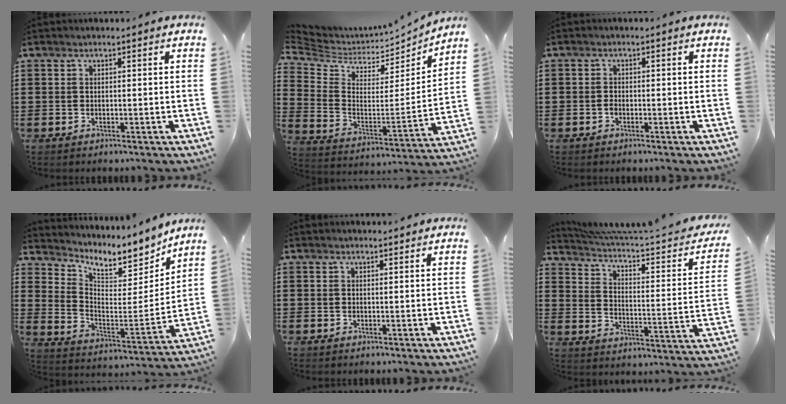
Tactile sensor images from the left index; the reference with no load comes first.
{"total": 4.0, "force": [3.6, 1.4, 0.9], "torque": [-0.047, -0.041, 0.058]}
{"total": 0.8, "force": [-0.5, 0.5, 0.4], "torque": [-0.008, -0.001, -0.011]}
{"total": 6.3, "force": [5.6, 2.1, 2.2], "torque": [-0.061, -0.050, 0.090]}
{"total": 0.9, "force": [0.9, 0.0, 0.1], "torque": [-0.004, -0.001, 0.017]}
{"total": 4.3, "force": [3.5, 0.3, 2.5], "torque": [-0.068, -0.035, 0.052]}